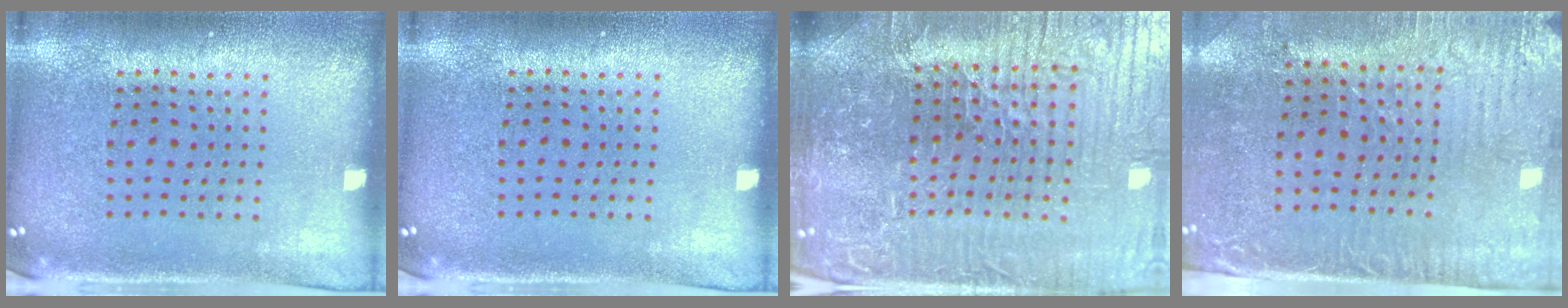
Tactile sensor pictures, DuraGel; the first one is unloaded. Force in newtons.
{"total": 0.0}
{"total": 6.3, "press": 5.9, "slide": 2.3}
{"total": 3.2, "press": 2.7, "slide": 1.7}